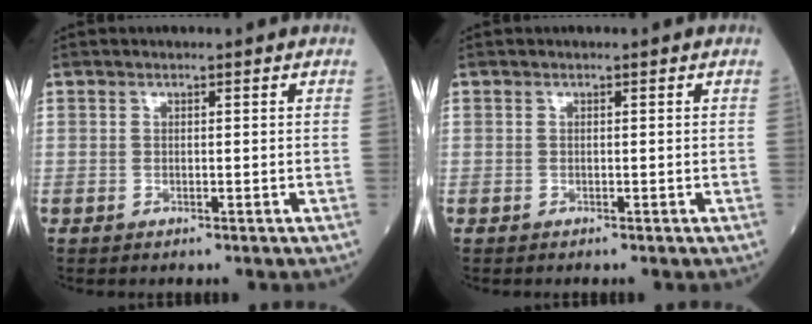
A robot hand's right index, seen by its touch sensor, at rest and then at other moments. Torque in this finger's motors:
{"motor_torque": [-0.04, -0.06, -0.03, -0.01]}